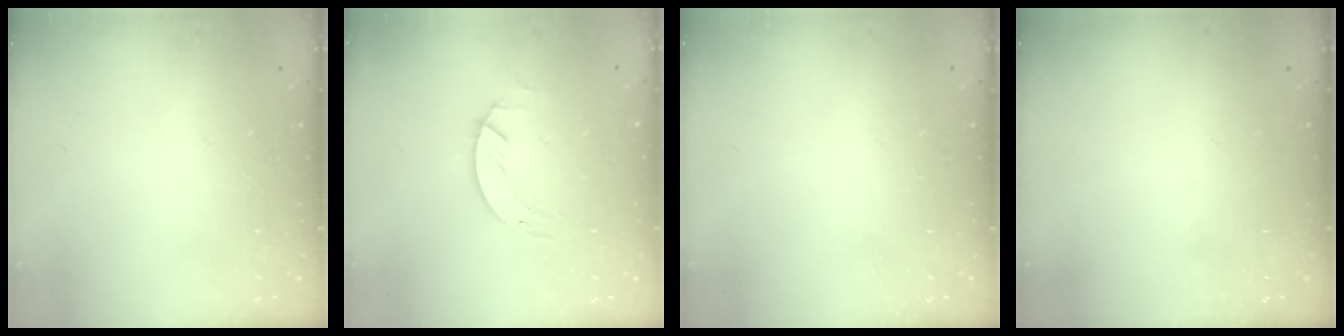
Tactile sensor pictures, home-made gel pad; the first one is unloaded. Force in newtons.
{"total": 2.0, "press": 2.0, "slide": 0.2}
{"total": 0.0}
{"total": 0.0}